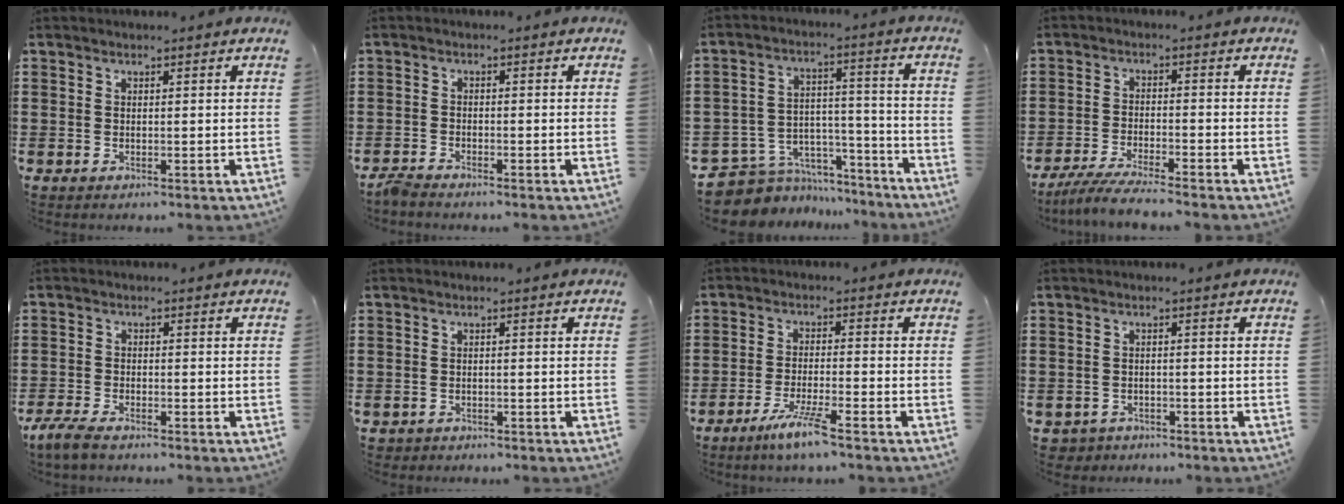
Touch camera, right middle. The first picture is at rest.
{"total": 1.9, "force": [-1.8, 0.1, 0.5], "torque": [-0.017, -0.001, -0.039]}
{"total": 6.8, "force": [-5.9, 3.4, 0.6], "torque": [-0.026, 0.004, -0.113]}
{"total": 4.8, "force": [-4.5, 0.0, 1.8], "torque": [-0.044, -0.011, -0.090]}
{"total": 3.4, "force": [-3.0, 0.6, 1.5], "torque": [-0.047, -0.004, -0.066]}
{"total": 1.0, "force": [-0.9, 0.5, -0.1], "torque": [-0.001, 0.003, -0.022]}
{"total": 5.6, "force": [-4.3, 0.0, 3.6], "torque": [-0.076, -0.013, -0.079]}
{"total": 1.5, "force": [-1.4, 0.7, -0.2], "torque": [-0.003, 0.002, -0.032]}